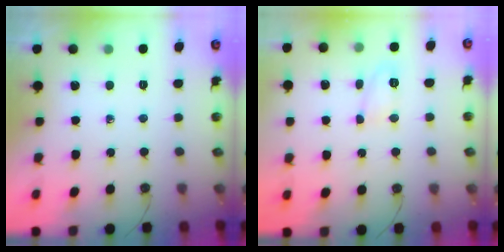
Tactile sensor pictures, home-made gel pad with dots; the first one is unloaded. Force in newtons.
{"total": 5.2, "press": 5.2, "slide": 0.8}